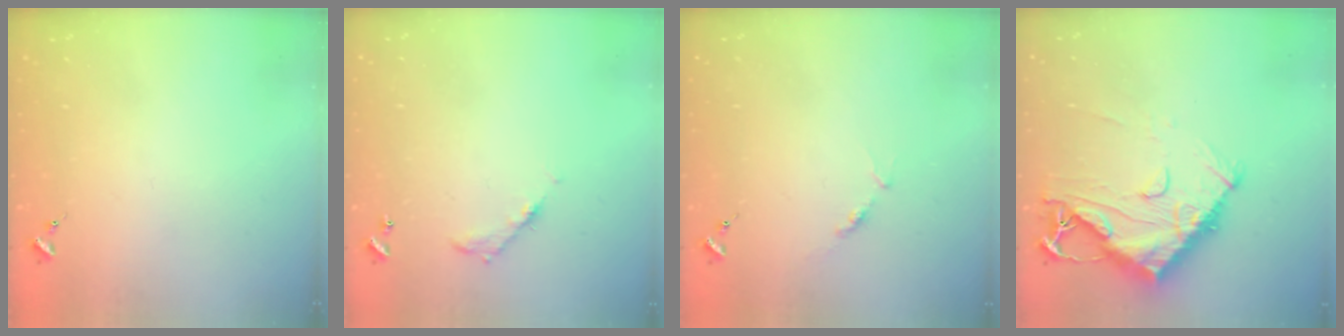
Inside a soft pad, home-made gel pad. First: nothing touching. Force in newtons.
{"total": 5.3, "press": 5.3, "slide": 0.4}
{"total": 4.7, "press": 4.7, "slide": 0.5}
{"total": 14.7, "press": 14.6, "slide": 1.5}